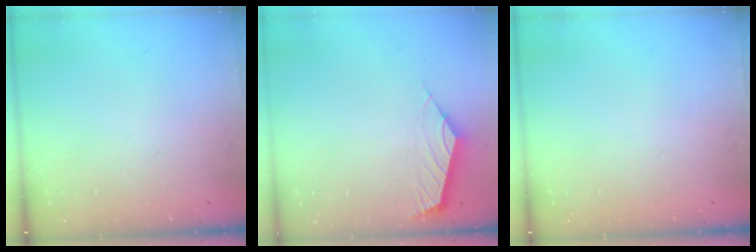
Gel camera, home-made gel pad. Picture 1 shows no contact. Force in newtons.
{"total": 2.4, "press": 2.4, "slide": 0.4}
{"total": 0.0}